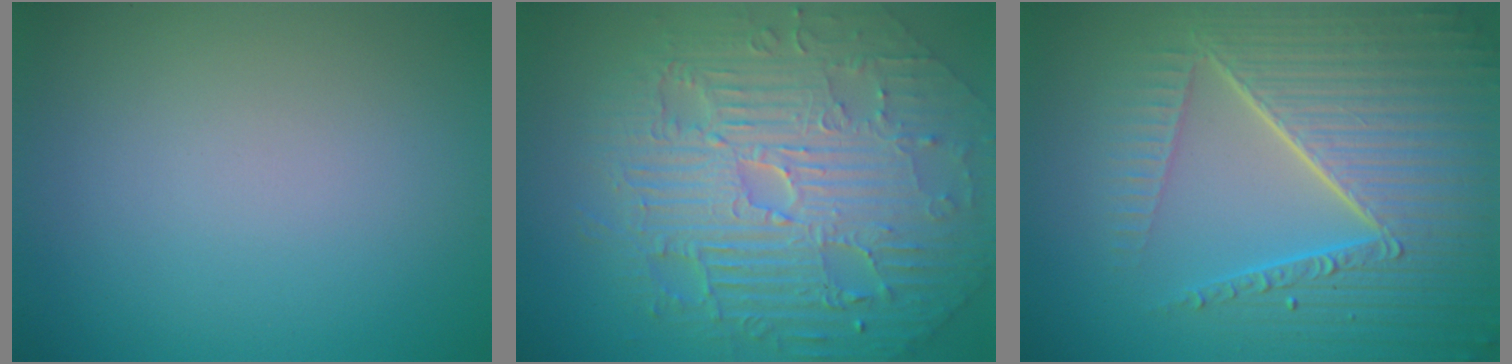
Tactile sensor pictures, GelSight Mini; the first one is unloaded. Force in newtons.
{"total": 11.0, "press": 7.1, "slide": 8.4}
{"total": 8.7, "press": 6.0, "slide": 6.3}